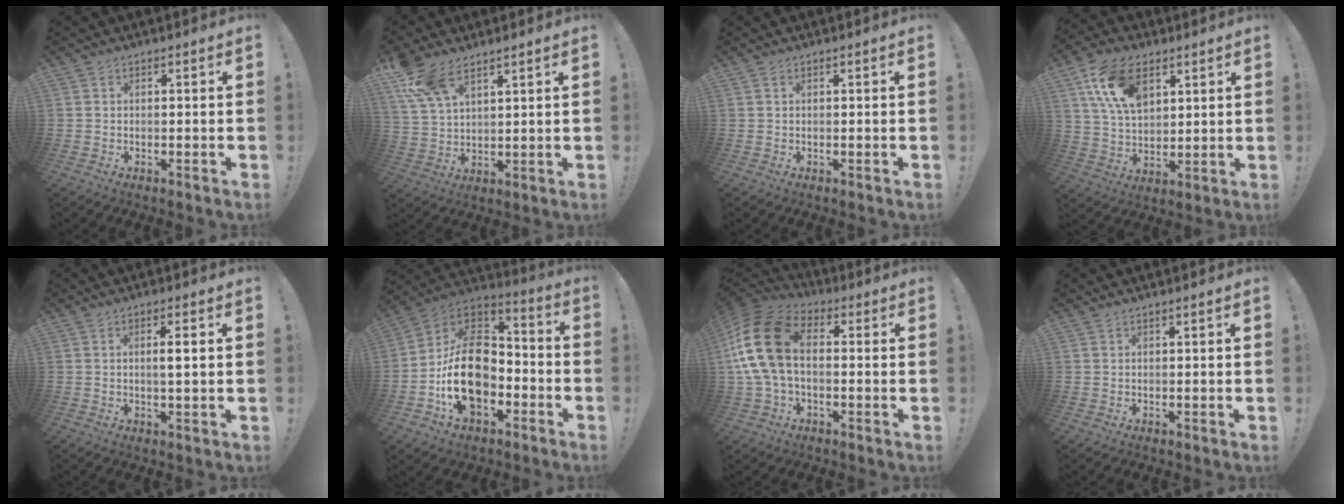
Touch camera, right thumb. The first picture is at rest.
{"total": 9.4, "force": [6.9, 4.0, 5.1], "torque": [-0.104, -0.028, 0.135]}
{"total": 0.0}
{"total": 15.5, "force": [7.3, 9.5, 9.8], "torque": [-0.181, -0.016, 0.141]}
{"total": 3.5, "force": [0.7, 0.4, 3.4], "torque": [-0.050, -0.005, 0.005]}
{"total": 20.5, "force": [-5.2, 14.4, 13.6], "torque": [-0.226, 0.033, -0.078]}
{"total": 17.6, "force": [1.8, 11.0, 13.7], "torque": [-0.275, 0.018, 0.037]}
{"total": 0.0}